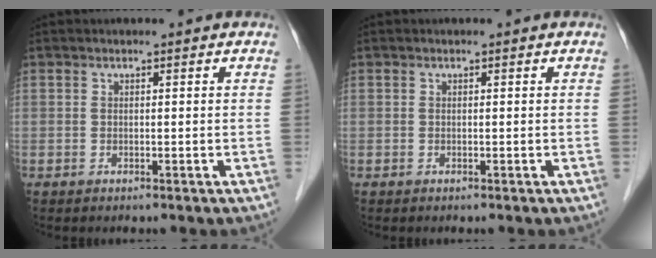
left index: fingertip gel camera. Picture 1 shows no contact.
{"total": 0.0}